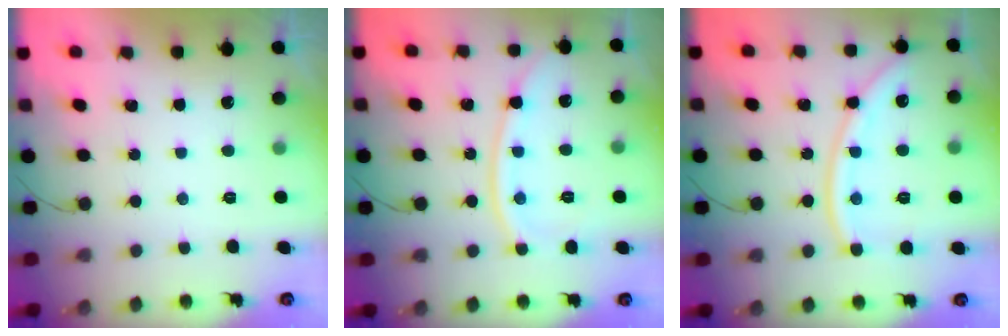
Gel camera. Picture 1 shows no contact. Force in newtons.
{"total": 11.7, "press": 11.6, "slide": 1.3}
{"total": 12.2, "press": 12.1, "slide": 1.7}